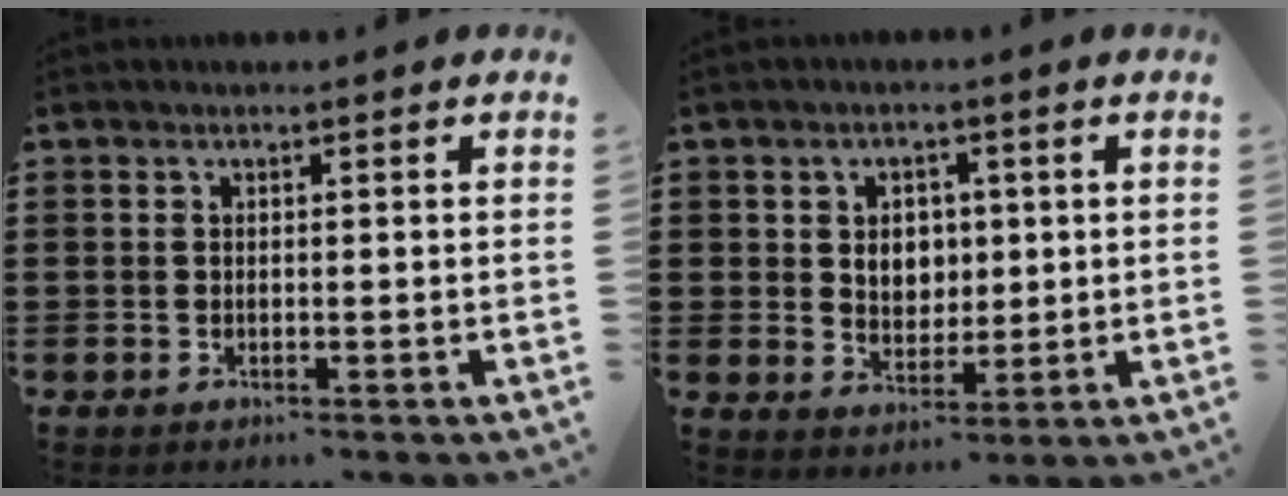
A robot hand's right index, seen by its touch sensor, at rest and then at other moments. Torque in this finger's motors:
{"motor_torque": [0.77, 0.49, 0.23, 0.06]}